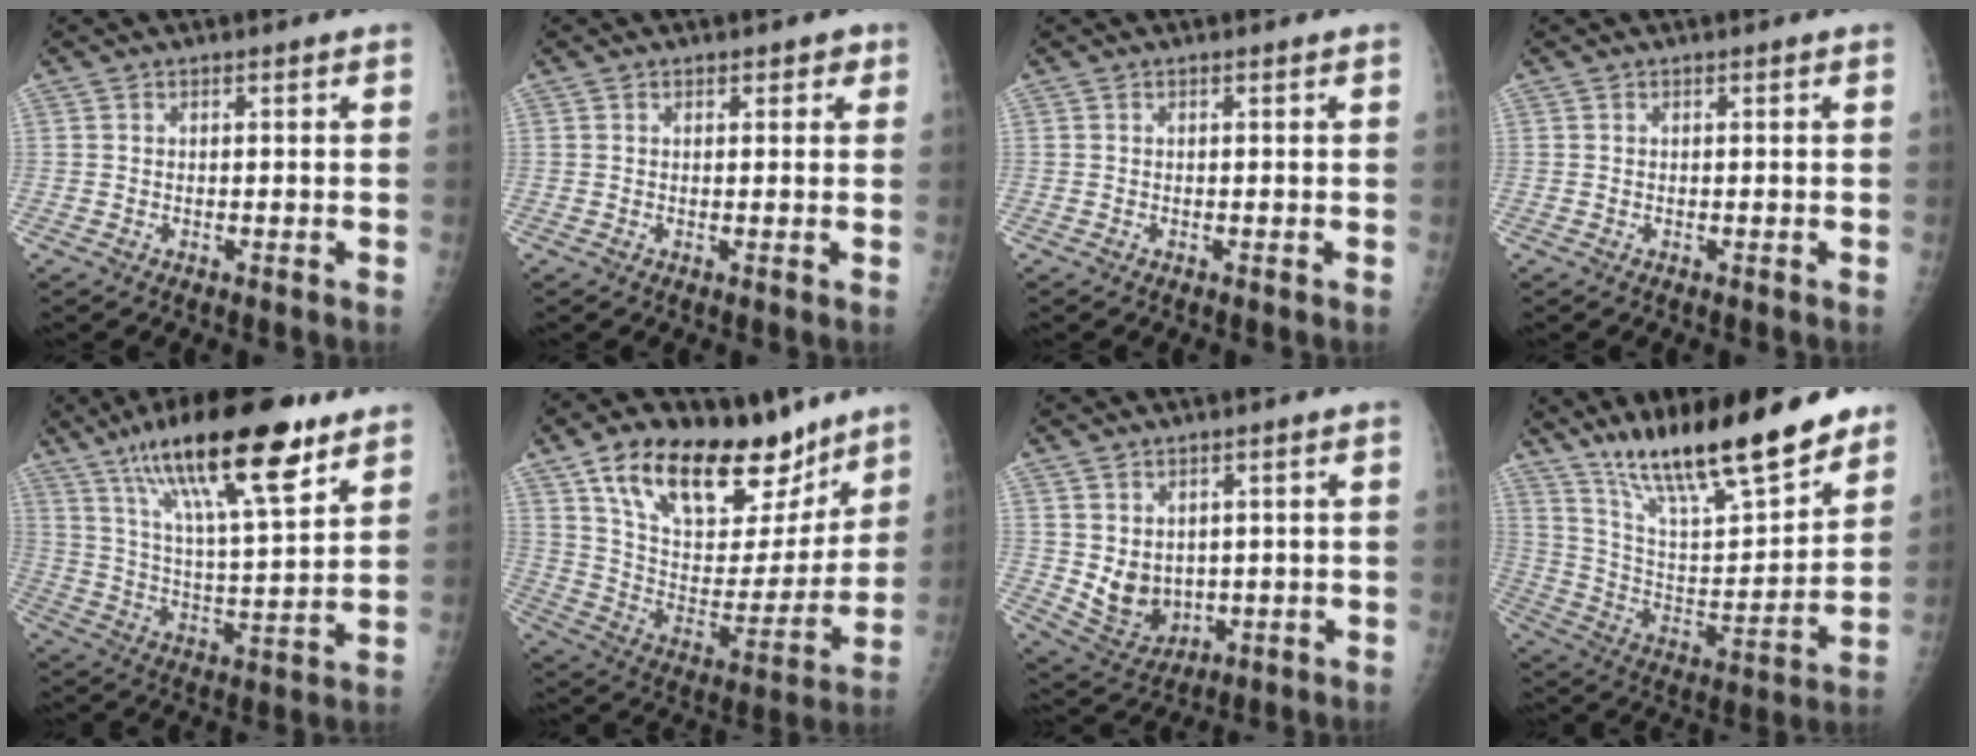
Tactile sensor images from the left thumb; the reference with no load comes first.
{"total": 1.8, "force": [1.0, 1.2, 0.9], "torque": [0.008, -0.002, 0.008]}
{"total": 0.0}
{"total": 0.0}
{"total": 22.8, "force": [14.0, 5.8, 17.0], "torque": [-0.273, -0.043, 0.239]}
{"total": 27.7, "force": [17.6, 13.4, 16.7], "torque": [-0.222, -0.045, 0.289]}
{"total": 7.8, "force": [0.7, 6.2, 4.7], "torque": [-0.060, -0.022, 0.042]}
{"total": 23.3, "force": [17.6, 5.3, 14.4], "torque": [-0.210, -0.085, 0.302]}